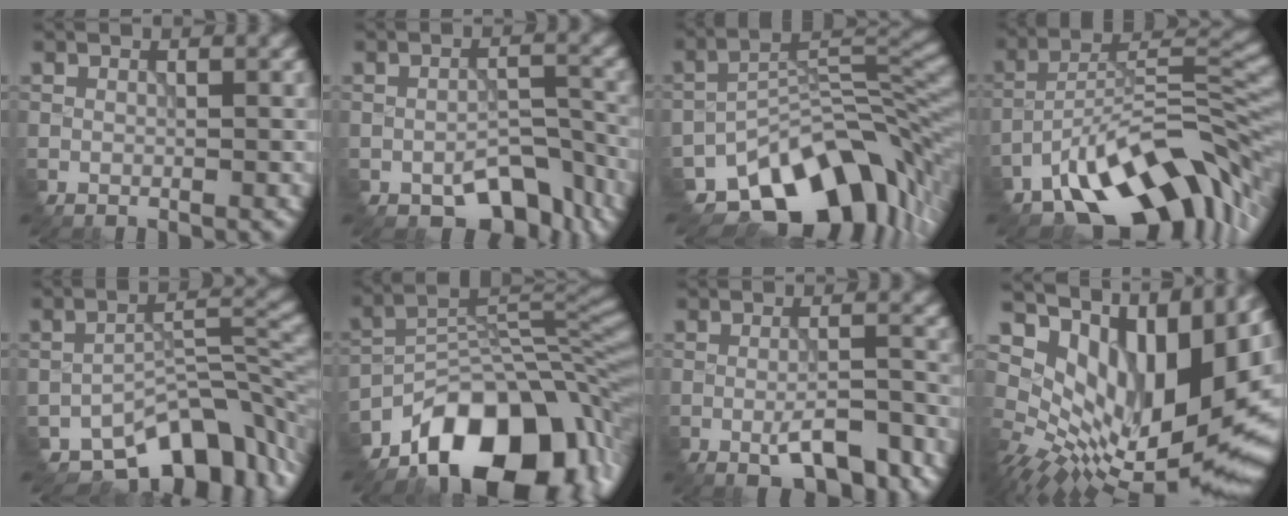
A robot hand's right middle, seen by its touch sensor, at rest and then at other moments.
{"total": 5.2, "force": [-3.5, 2.6, 2.9], "torque": [-0.037, -0.003, -0.048]}
{"total": 12.1, "force": [-8.0, 5.8, 7.1], "torque": [-0.099, 0.001, -0.139]}
{"total": 12.2, "force": [-7.9, 5.0, 7.9], "torque": [-0.120, 0.008, -0.148]}
{"total": 8.5, "force": [-6.4, 3.7, 4.2], "torque": [-0.041, -0.004, -0.117]}
{"total": 12.8, "force": [-8.0, 6.6, 7.5], "torque": [-0.101, 0.001, -0.139]}
{"total": 3.7, "force": [-1.9, 1.0, 3.0], "torque": [-0.054, 0.003, -0.034]}
{"total": 16.1, "force": [4.9, 8.2, 13.0], "torque": [-0.193, -0.004, 0.103]}